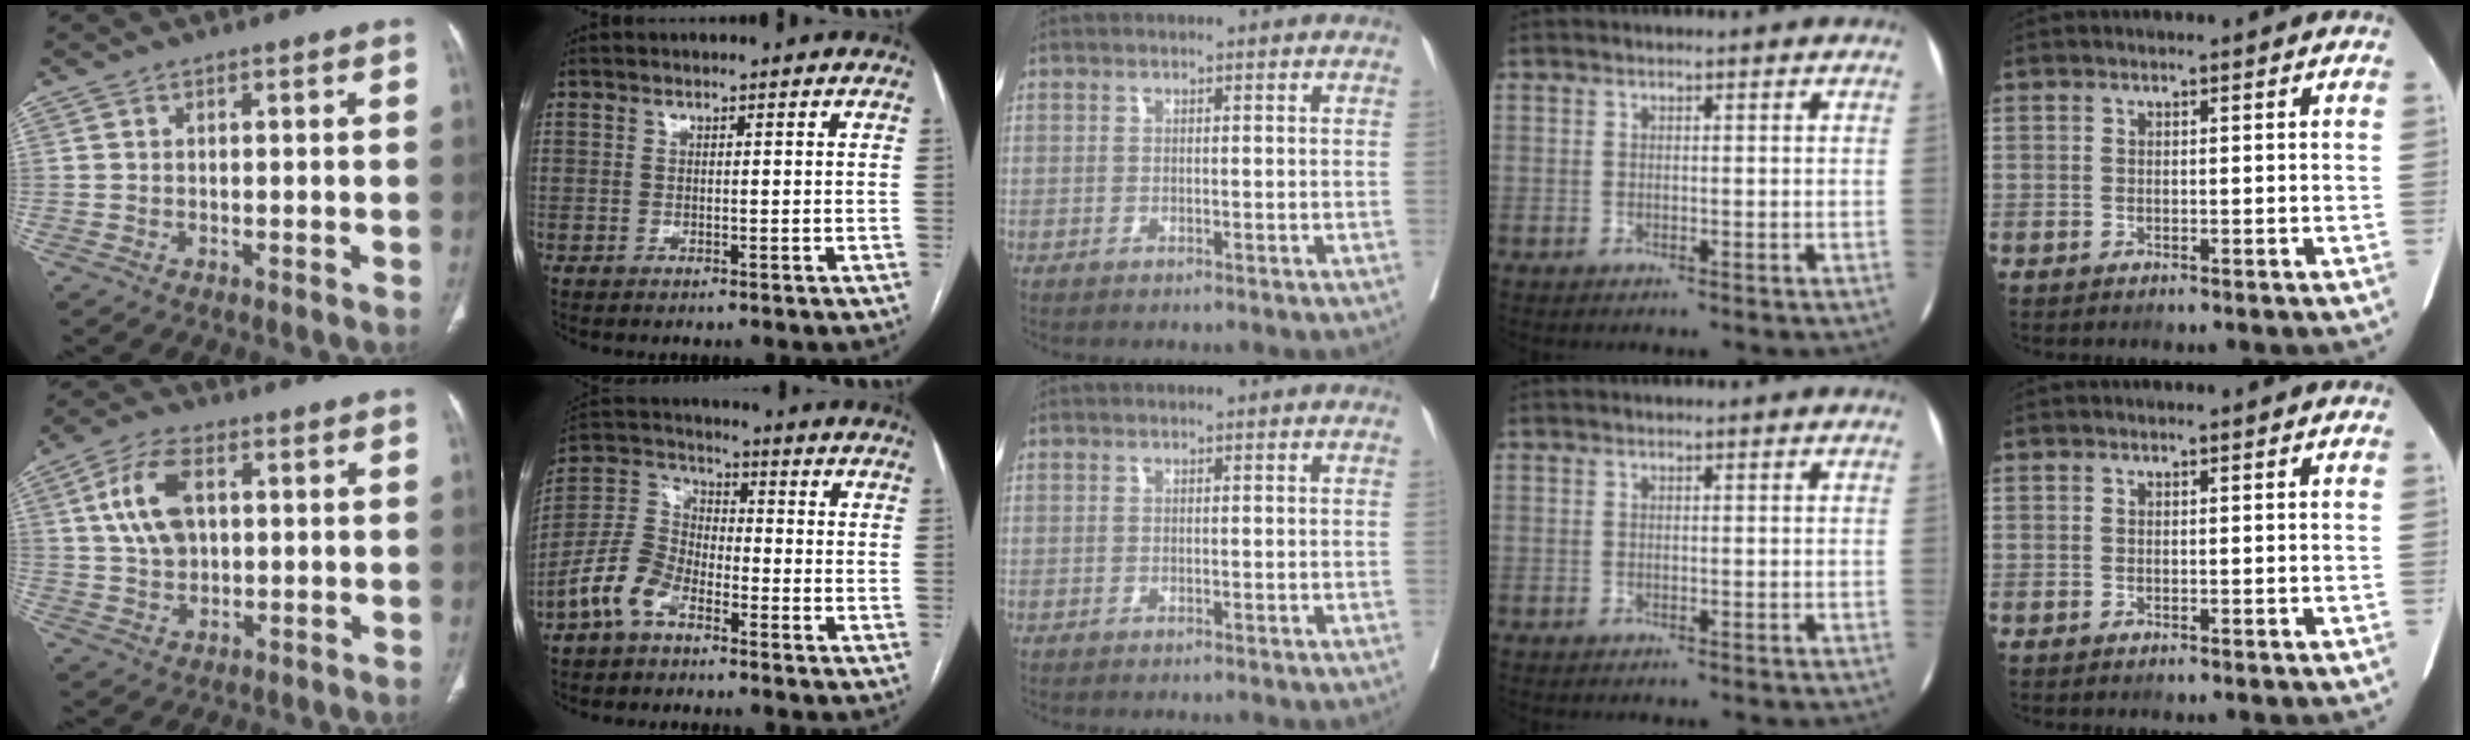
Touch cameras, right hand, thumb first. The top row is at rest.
{"thumb": {"total": 9.9, "force": [2.3, 6.0, 7.5], "torque": [-0.139, 0.005, 0.044]}, "index": {"total": 8.3, "force": [-4.9, 4.5, 5.0], "torque": [-0.129, 0.017, -0.106]}}